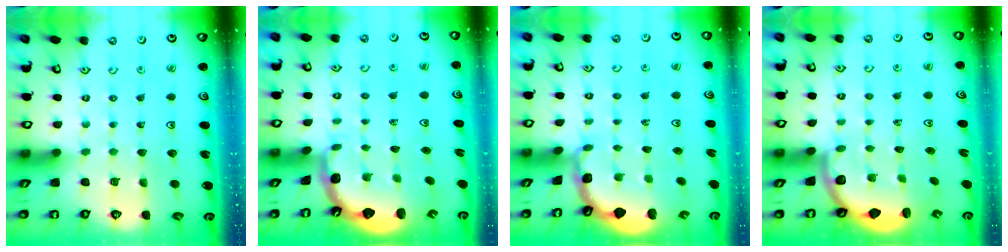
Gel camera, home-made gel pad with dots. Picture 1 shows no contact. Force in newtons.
{"total": 2.4, "press": 1.5, "slide": 1.9}
{"total": 1.8, "press": 1.8, "slide": 0.2}
{"total": 2.6, "press": 2.5, "slide": 0.7}